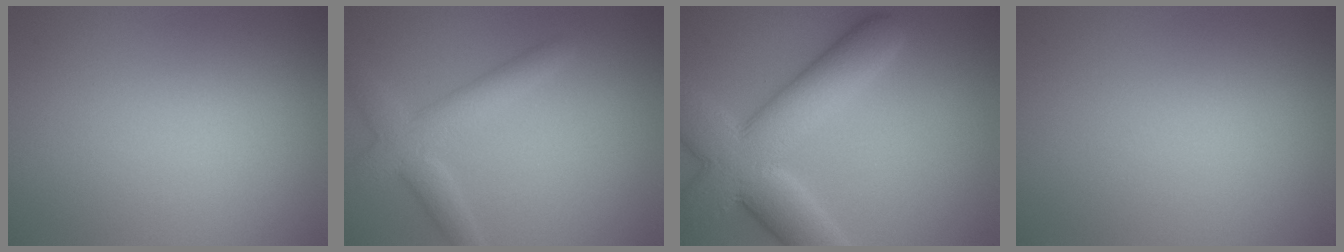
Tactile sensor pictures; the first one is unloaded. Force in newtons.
{"total": 3.7, "press": 3.7, "slide": 0.1}
{"total": 10.3, "press": 10.3, "slide": 0.7}
{"total": 0.0}